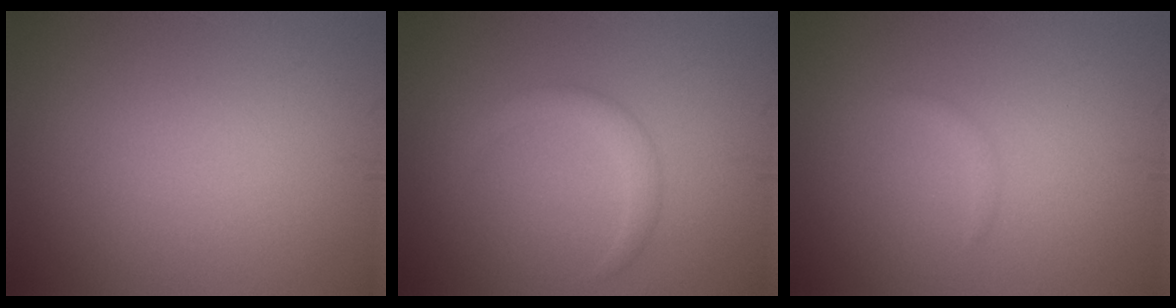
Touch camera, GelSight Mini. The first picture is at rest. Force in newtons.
{"total": 1.8, "press": 1.8, "slide": 0.2}
{"total": 0.7, "press": 0.6, "slide": 0.1}